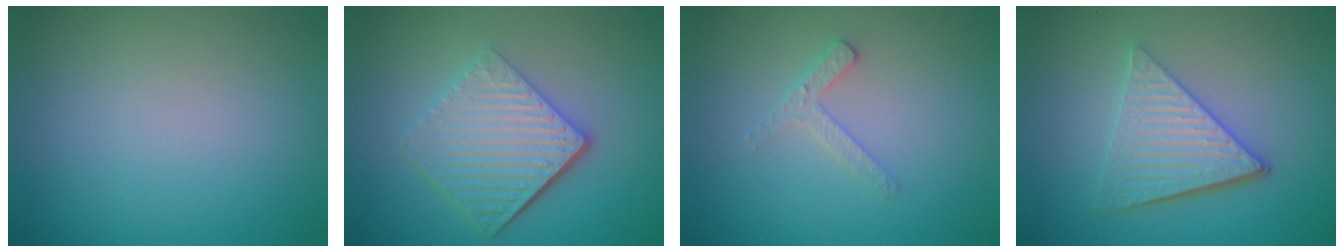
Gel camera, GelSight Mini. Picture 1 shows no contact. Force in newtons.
{"total": 6.5, "press": 4.3, "slide": 4.8}
{"total": 1.7, "press": 1.7, "slide": 0.3}
{"total": 5.7, "press": 3.9, "slide": 4.1}